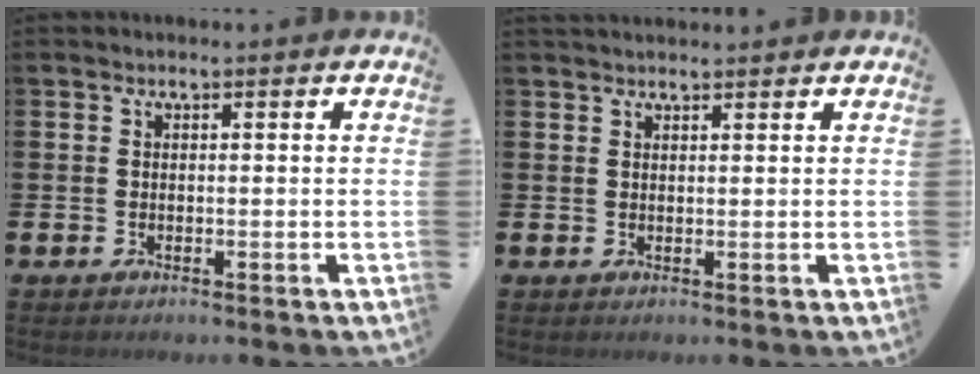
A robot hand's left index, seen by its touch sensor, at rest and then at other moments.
{"total": 1.5, "force": [1.4, 0.2, 0.3], "torque": [0.002, -0.005, 0.024]}